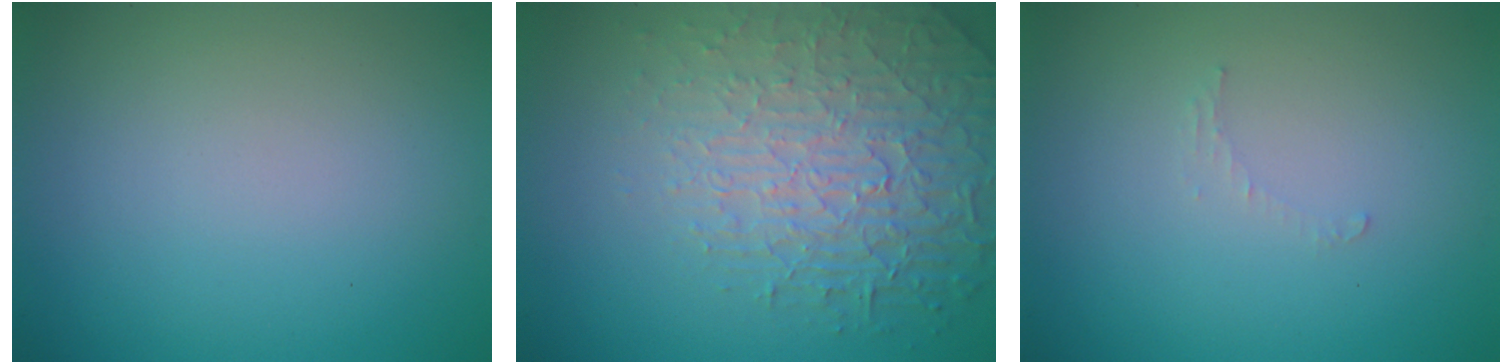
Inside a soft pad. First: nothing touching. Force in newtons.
{"total": 4.9, "press": 4.4, "slide": 2.1}
{"total": 0.7, "press": 0.7, "slide": 0.1}